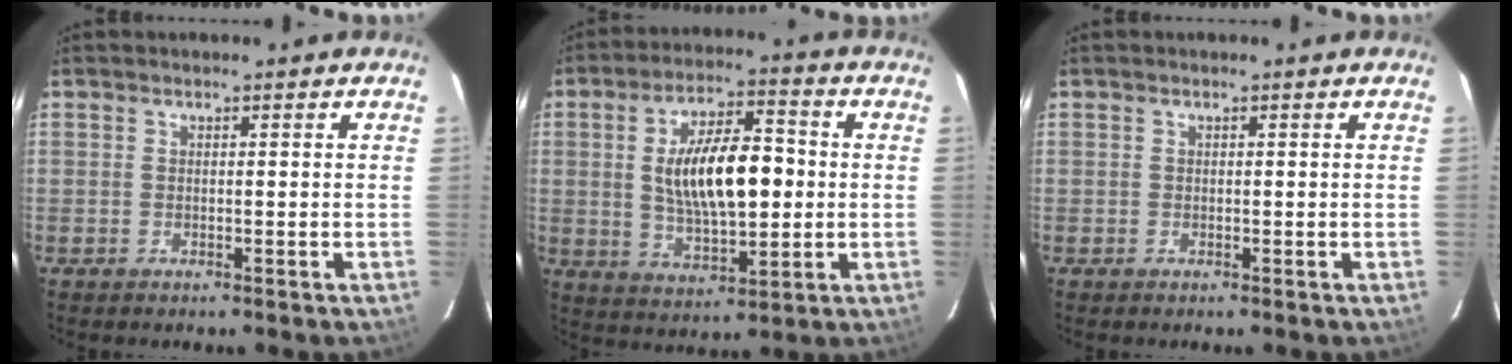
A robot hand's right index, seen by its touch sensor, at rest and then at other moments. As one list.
[{"total": 15.0, "force": [0.6, 6.3, 13.6], "torque": [-0.235, 0.011, 0.019]}, {"total": 0.0}]